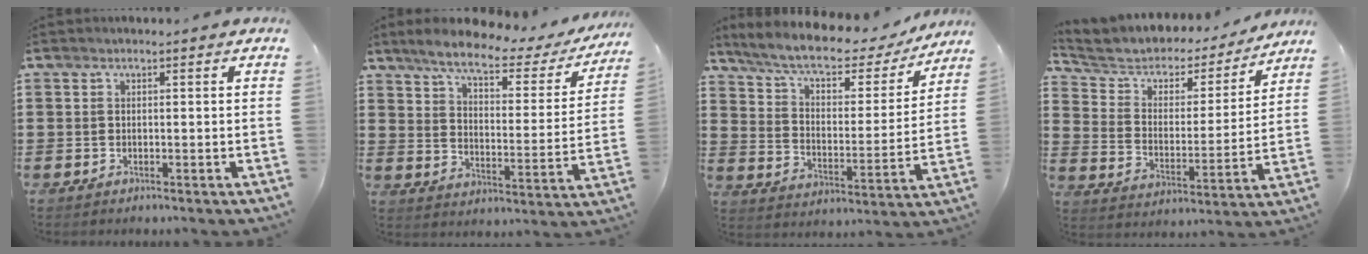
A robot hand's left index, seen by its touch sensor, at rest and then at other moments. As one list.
[{"total": 6.9, "force": [5.5, 1.1, 4.0], "torque": [-0.094, -0.028, 0.086]}, {"total": 7.7, "force": [6.4, 1.9, 3.9], "torque": [-0.103, -0.031, 0.106]}, {"total": 4.5, "force": [3.6, 2.5, 0.9], "torque": [-0.050, -0.027, 0.052]}]